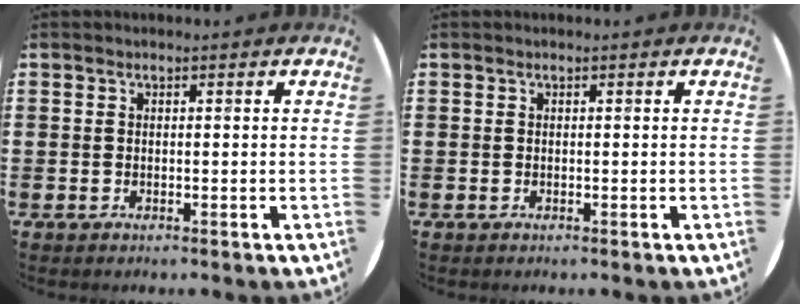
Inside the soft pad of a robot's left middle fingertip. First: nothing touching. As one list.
[{"total": 0.0}]